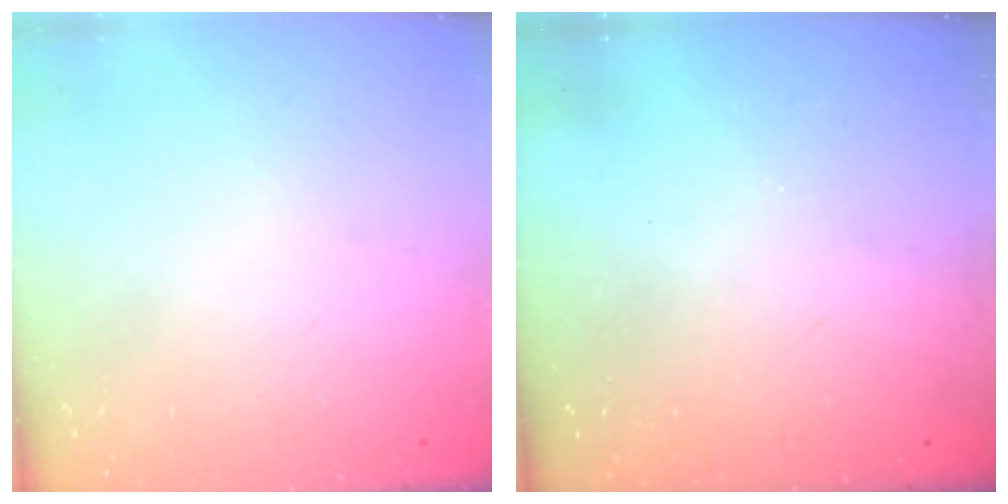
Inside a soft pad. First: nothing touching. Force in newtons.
{"total": 3.1, "press": 3.1, "slide": 0.1}